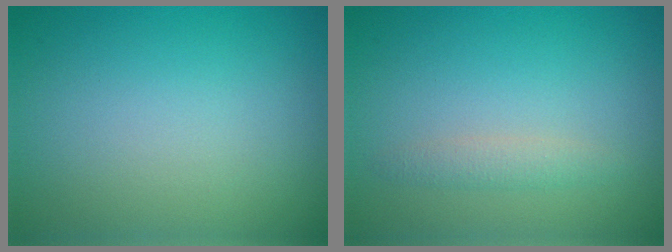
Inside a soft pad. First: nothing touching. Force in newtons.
{"total": 1.3, "press": 1.3, "slide": 0.0}